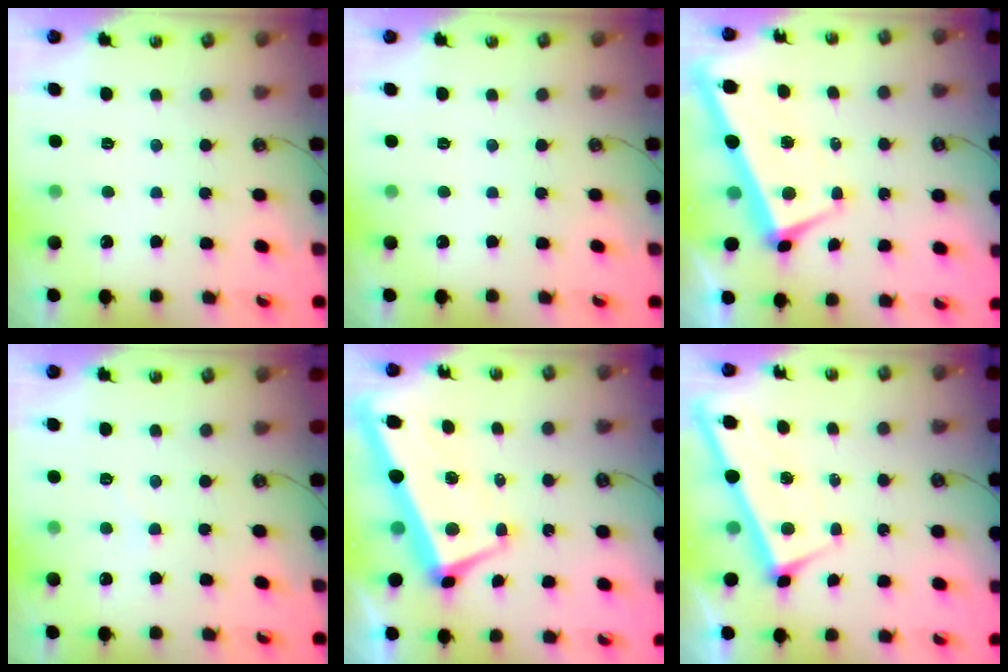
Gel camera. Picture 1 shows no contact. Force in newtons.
{"total": 0.0}
{"total": 1.6, "press": 1.2, "slide": 0.9}
{"total": 3.9, "press": 3.8, "slide": 0.5}
{"total": 1.7, "press": 1.1, "slide": 1.3}
{"total": 3.0, "press": 3.0, "slide": 0.0}